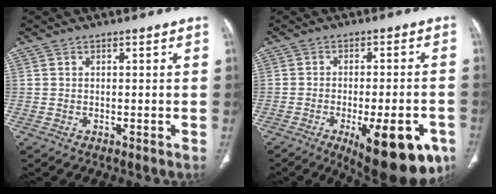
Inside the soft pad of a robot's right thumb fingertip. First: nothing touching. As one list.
[{"total": 18.0, "force": [-8.3, 6.5, 14.6], "torque": [-0.142, 0.016, -0.101]}]